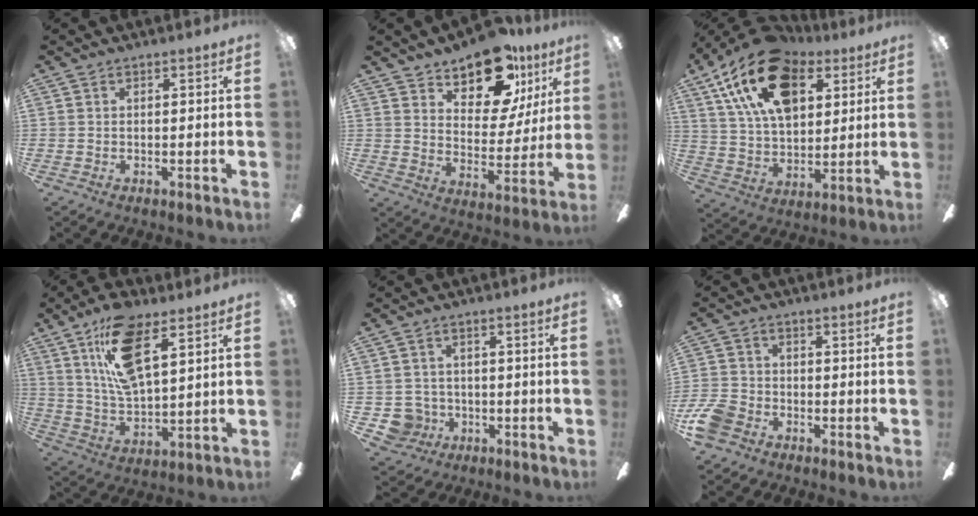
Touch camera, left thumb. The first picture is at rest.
{"total": 16.6, "force": [12.2, 7.9, 8.0], "torque": [-0.121, -0.071, 0.214]}
{"total": 22.4, "force": [11.3, 13.4, 14.0], "torque": [-0.248, -0.033, 0.200]}
{"total": 16.9, "force": [9.2, 7.3, 12.1], "torque": [-0.230, -0.015, 0.161]}
{"total": 5.5, "force": [-1.0, 5.3, 1.0], "torque": [-0.039, 0.006, -0.018]}
{"total": 7.2, "force": [-4.1, 5.0, 3.1], "torque": [-0.075, 0.025, -0.079]}